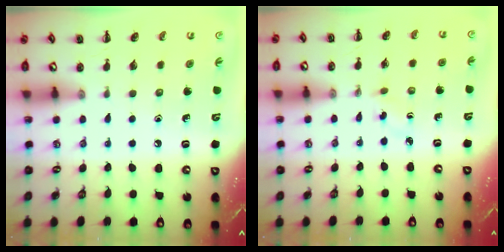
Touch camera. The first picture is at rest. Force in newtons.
{"total": 1.5, "press": 1.3, "slide": 0.6}